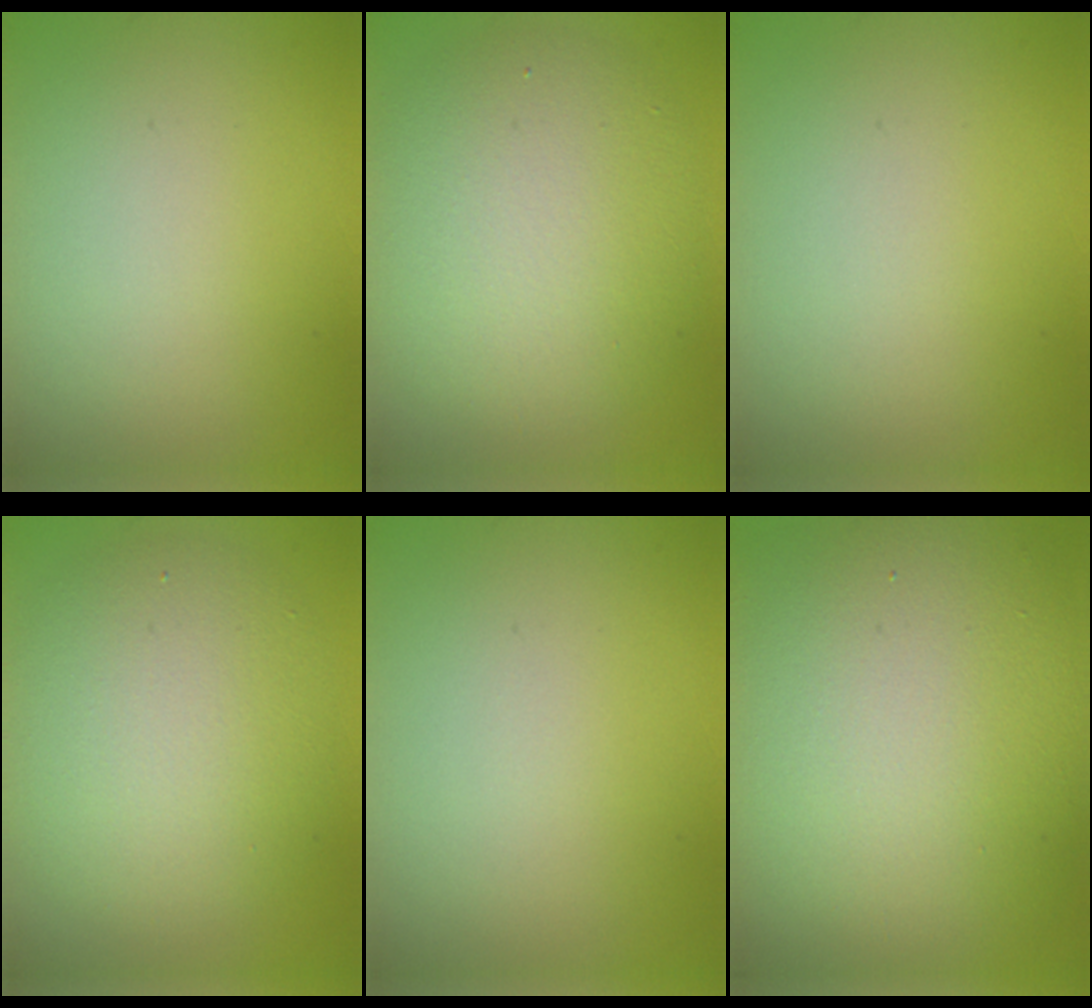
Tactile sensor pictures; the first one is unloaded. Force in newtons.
{"total": 7.6, "press": 7.6, "slide": 0.4}
{"total": 0.0}
{"total": 6.6, "press": 6.5, "slide": 0.7}
{"total": 0.0}
{"total": 15.3, "press": 15.3, "slide": 1.1}